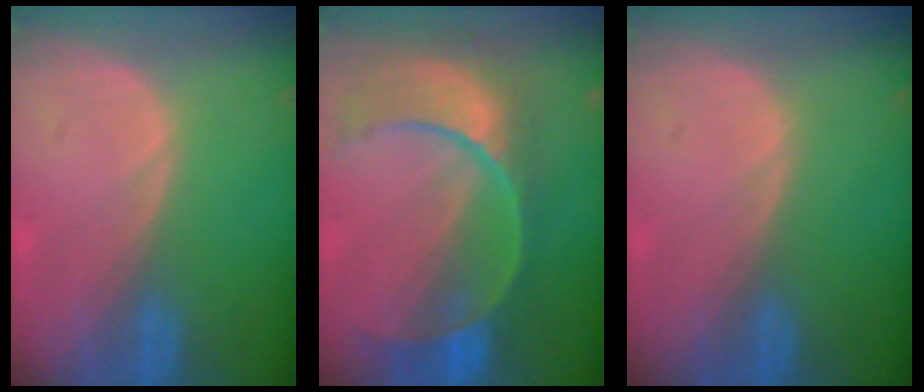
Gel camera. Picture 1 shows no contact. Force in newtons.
{"total": 11.1, "press": 9.3, "slide": 6.1}
{"total": 0.0}